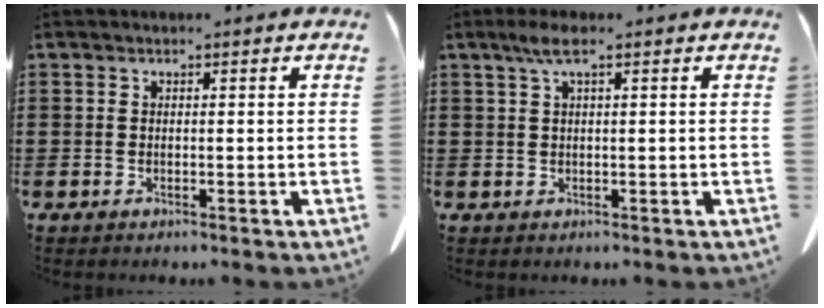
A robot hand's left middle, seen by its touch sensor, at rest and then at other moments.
{"total": 2.8, "force": [1.2, 0.4, 2.5], "torque": [-0.053, 0.004, 0.020]}